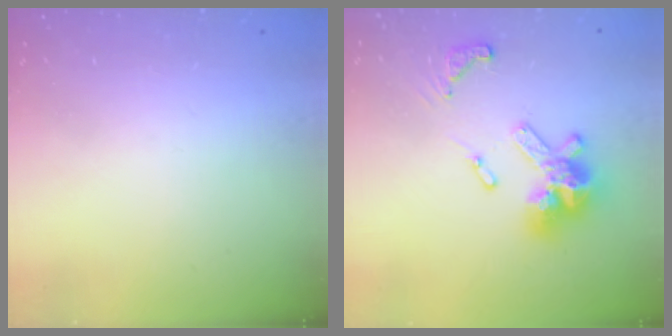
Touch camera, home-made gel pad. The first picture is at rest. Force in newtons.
{"total": 15.6, "press": 15.4, "slide": 2.0}